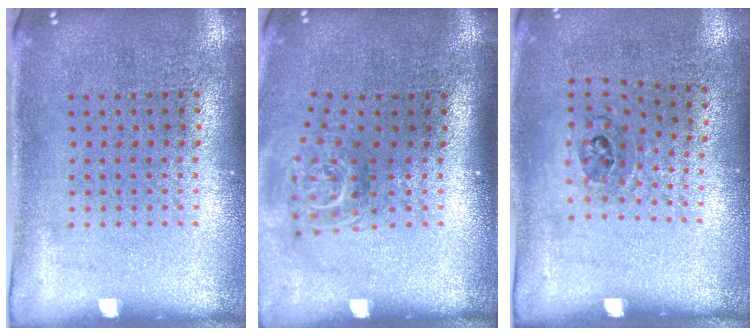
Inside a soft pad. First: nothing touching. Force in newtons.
{"total": 1.8, "press": 1.3, "slide": 1.3}
{"total": 1.1, "press": 0.7, "slide": 0.8}